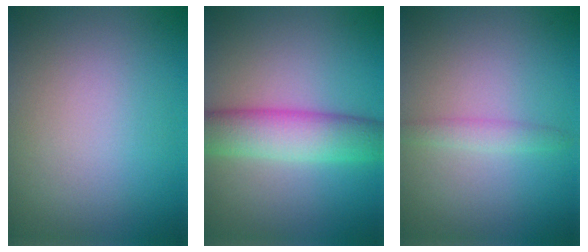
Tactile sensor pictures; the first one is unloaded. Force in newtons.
{"total": 5.8, "press": 5.8, "slide": 0.4}
{"total": 1.3, "press": 1.3, "slide": 0.1}